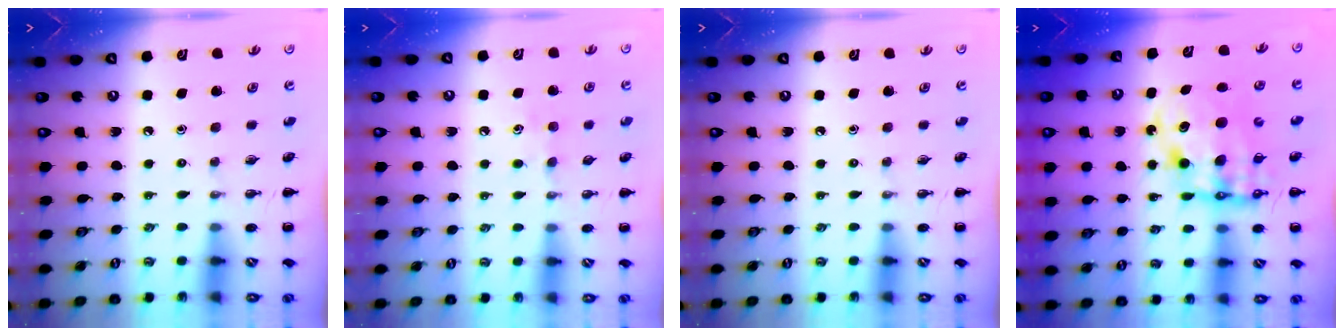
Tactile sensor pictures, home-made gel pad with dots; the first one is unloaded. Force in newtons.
{"total": 5.6, "press": 5.4, "slide": 1.6}
{"total": 0.0}
{"total": 12.2, "press": 11.8, "slide": 3.3}